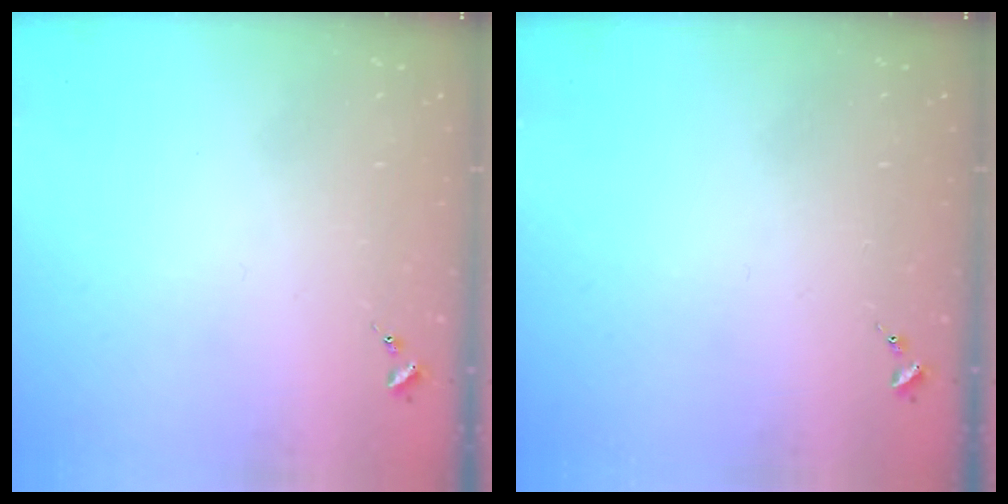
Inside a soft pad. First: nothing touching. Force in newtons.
{"total": 0.0}